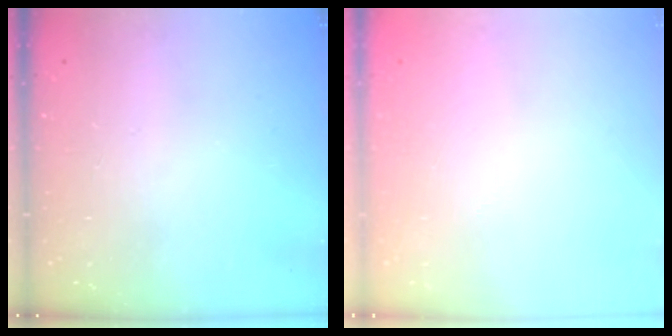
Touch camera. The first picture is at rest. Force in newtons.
{"total": 2.7, "press": 2.6, "slide": 0.8}